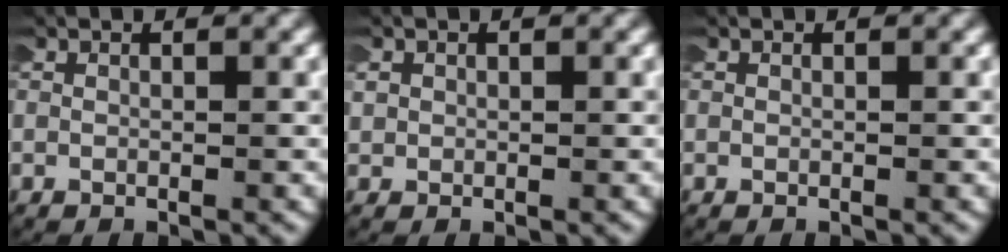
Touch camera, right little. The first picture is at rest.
{"total": 1.3, "force": [0.2, 1.3, 0.3], "torque": [-0.015, 0.006, 0.000]}
{"total": 0.0}